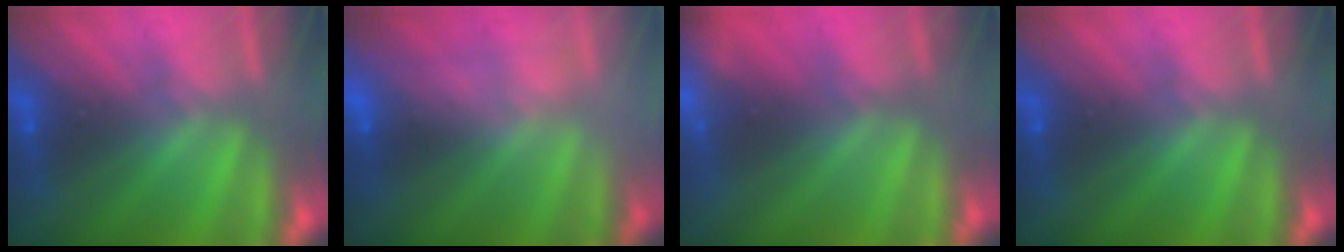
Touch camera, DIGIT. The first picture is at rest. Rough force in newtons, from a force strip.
{"total": 2.4}
{"total": 3.3}
{"total": 0.0}